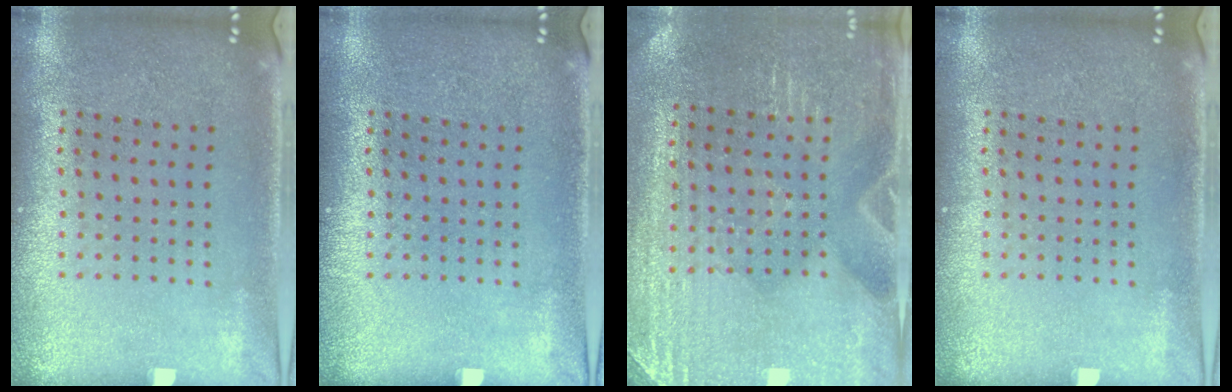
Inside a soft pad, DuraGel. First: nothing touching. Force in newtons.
{"total": 0.0}
{"total": 2.9, "press": 2.9, "slide": 0.3}
{"total": 0.0}